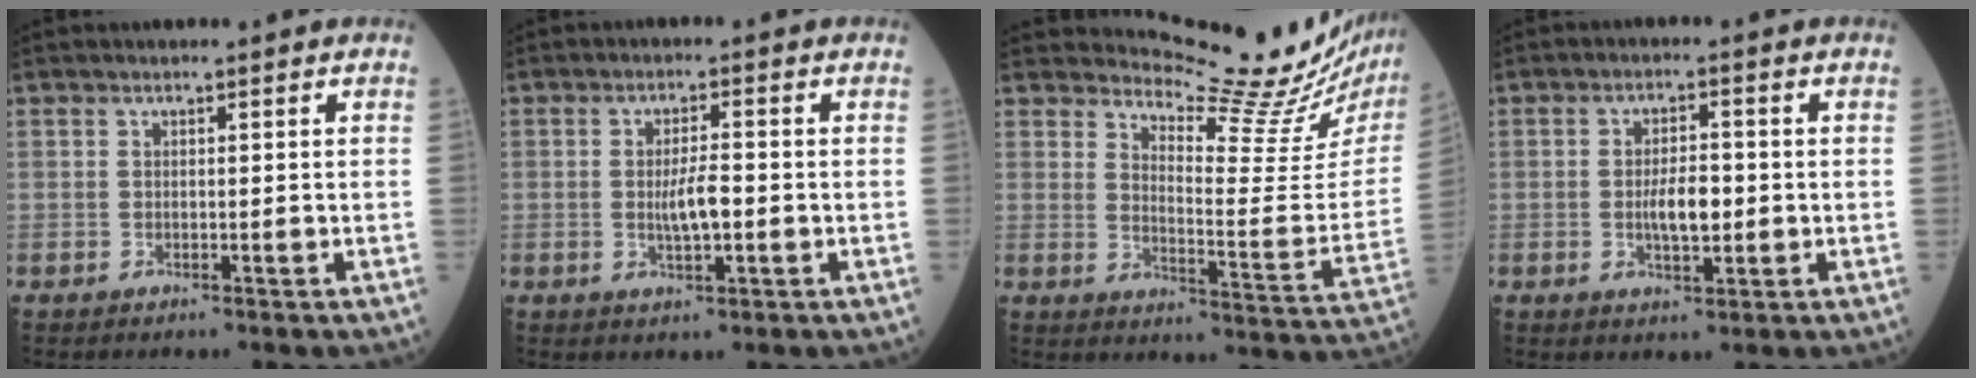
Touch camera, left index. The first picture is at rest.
{"total": 4.1, "force": [-0.5, 0.9, 4.0], "torque": [-0.078, -0.003, -0.008]}
{"total": 18.2, "force": [17.5, 0.3, 4.9], "torque": [-0.075, -0.125, 0.209]}
{"total": 4.8, "force": [-0.5, 1.8, 4.5], "torque": [-0.083, 0.000, -0.008]}